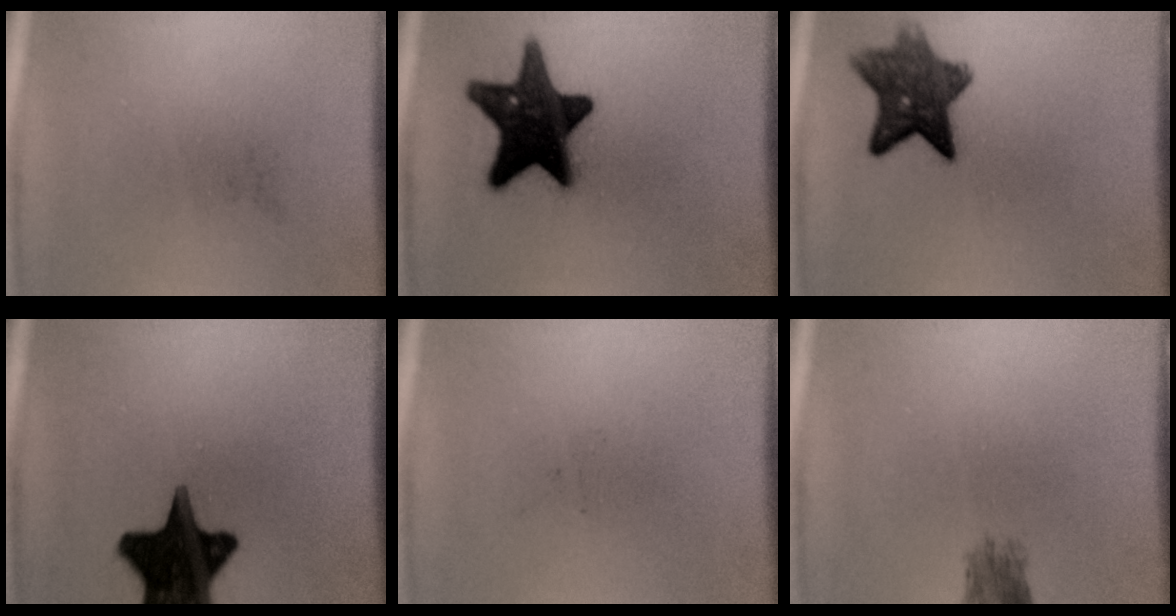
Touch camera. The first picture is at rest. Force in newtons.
{"total": 16.2}
{"total": 8.9}
{"total": 18.9}
{"total": 0.0}
{"total": 2.5}